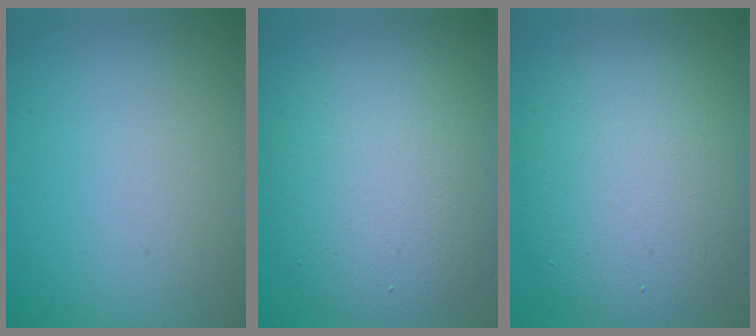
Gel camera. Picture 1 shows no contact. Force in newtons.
{"total": 7.8, "press": 7.8, "slide": 0.4}
{"total": 9.0, "press": 9.0, "slide": 0.5}